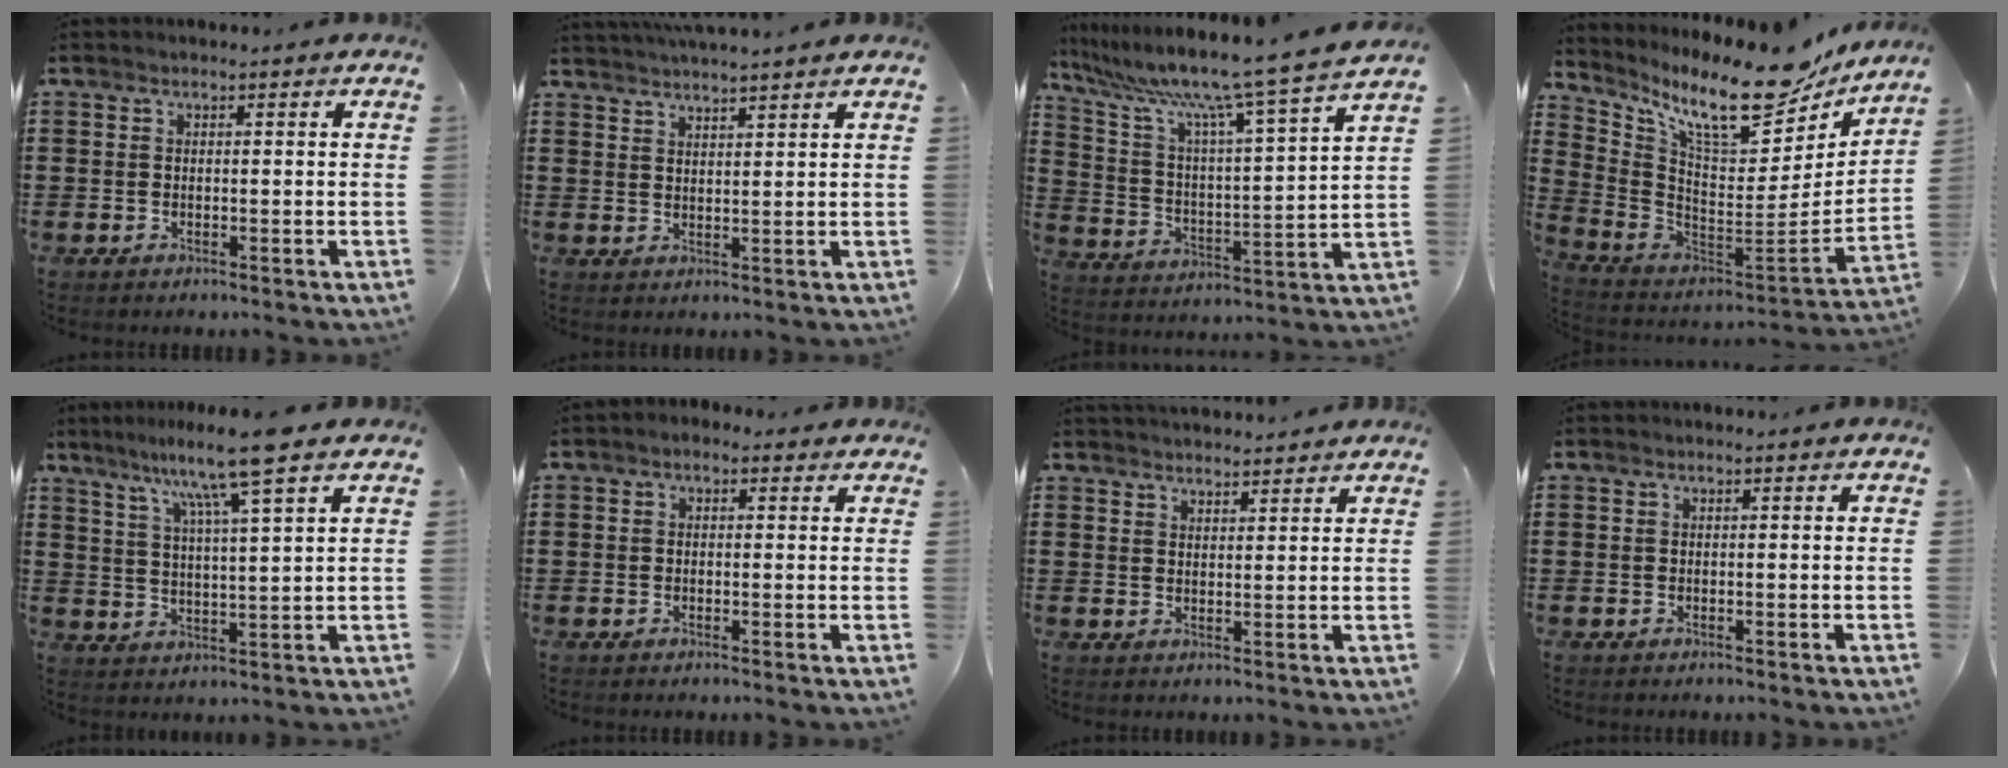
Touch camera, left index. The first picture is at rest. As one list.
[{"total": 2.7, "force": [2.7, -0.5, 0.1], "torque": [-0.010, -0.009, 0.049]}, {"total": 9.9, "force": [8.2, -0.9, 5.4], "torque": [-0.141, -0.063, 0.126]}, {"total": 13.1, "force": [10.0, 3.1, 7.9], "torque": [-0.162, -0.077, 0.165]}, {"total": 9.4, "force": [7.1, -0.5, 6.2], "torque": [-0.131, -0.023, 0.118]}, {"total": 1.1, "force": [-0.1, 0.9, 0.7], "torque": [-0.015, 0.006, -0.003]}, {"total": 2.5, "force": [2.5, 0.1, -0.2], "torque": [-0.003, -0.005, 0.050]}, {"total": 0.0}]